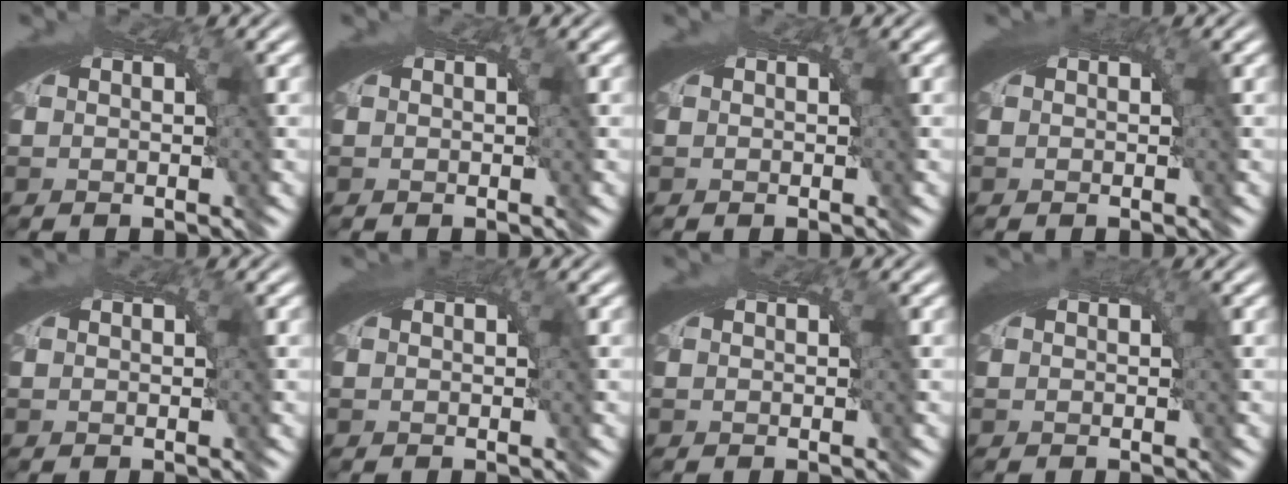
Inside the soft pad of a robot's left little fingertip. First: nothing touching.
{"total": 0.0}
{"total": 0.0}
{"total": 0.9, "force": [0.4, 0.4, 0.7], "torque": [-0.011, 0.003, 0.005]}
{"total": 0.0}
{"total": 0.6, "force": [0.3, 0.3, 0.5], "torque": [-0.008, 0.001, 0.004]}
{"total": 0.0}
{"total": 0.0}